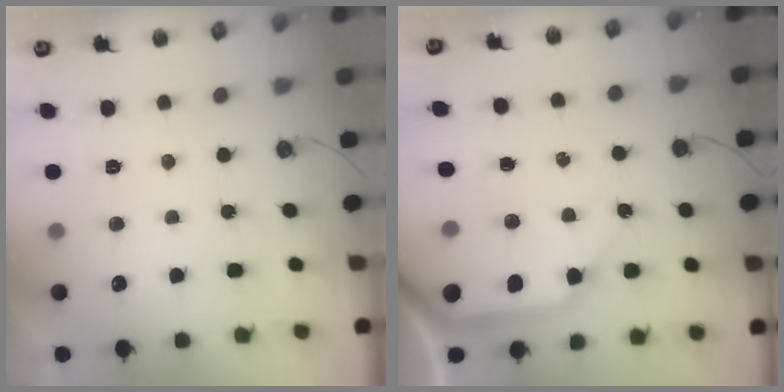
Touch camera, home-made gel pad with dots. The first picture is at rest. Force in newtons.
{"total": 12.8, "press": 12.8, "slide": 1.4}